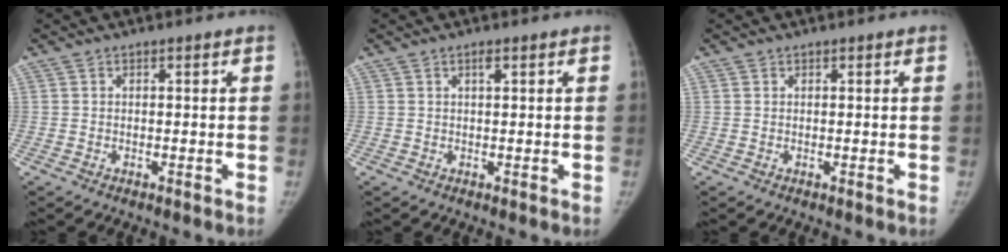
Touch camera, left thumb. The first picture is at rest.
{"total": 1.0, "force": [0.5, 0.2, 0.9], "torque": [-0.014, 0.004, 0.007]}
{"total": 0.0}